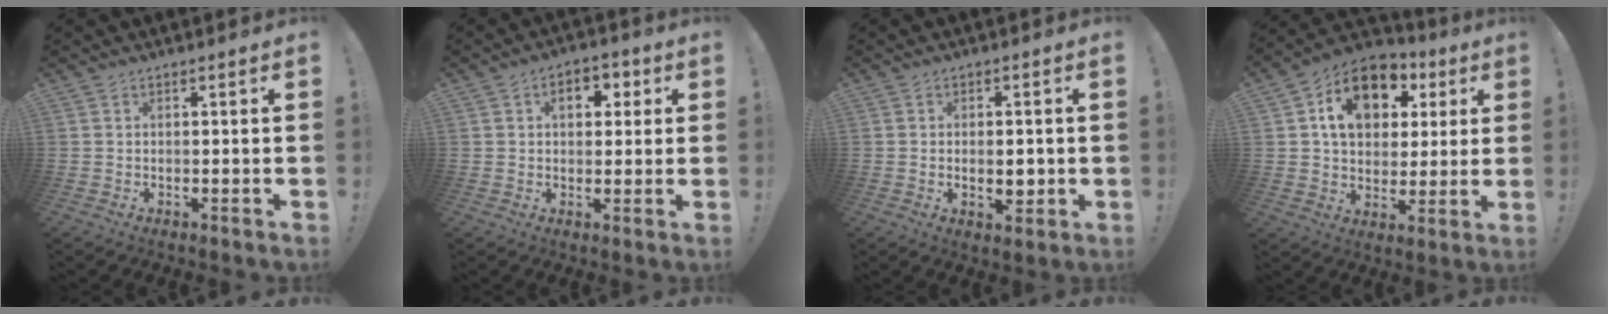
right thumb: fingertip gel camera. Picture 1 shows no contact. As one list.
[{"total": 6.4, "force": [1.7, 4.2, 4.5], "torque": [-0.047, -0.001, 0.021]}, {"total": 3.6, "force": [-0.3, 2.2, 2.8], "torque": [-0.017, -0.004, -0.009]}, {"total": 16.1, "force": [6.4, 11.2, 9.7], "torque": [-0.150, -0.012, 0.117]}]